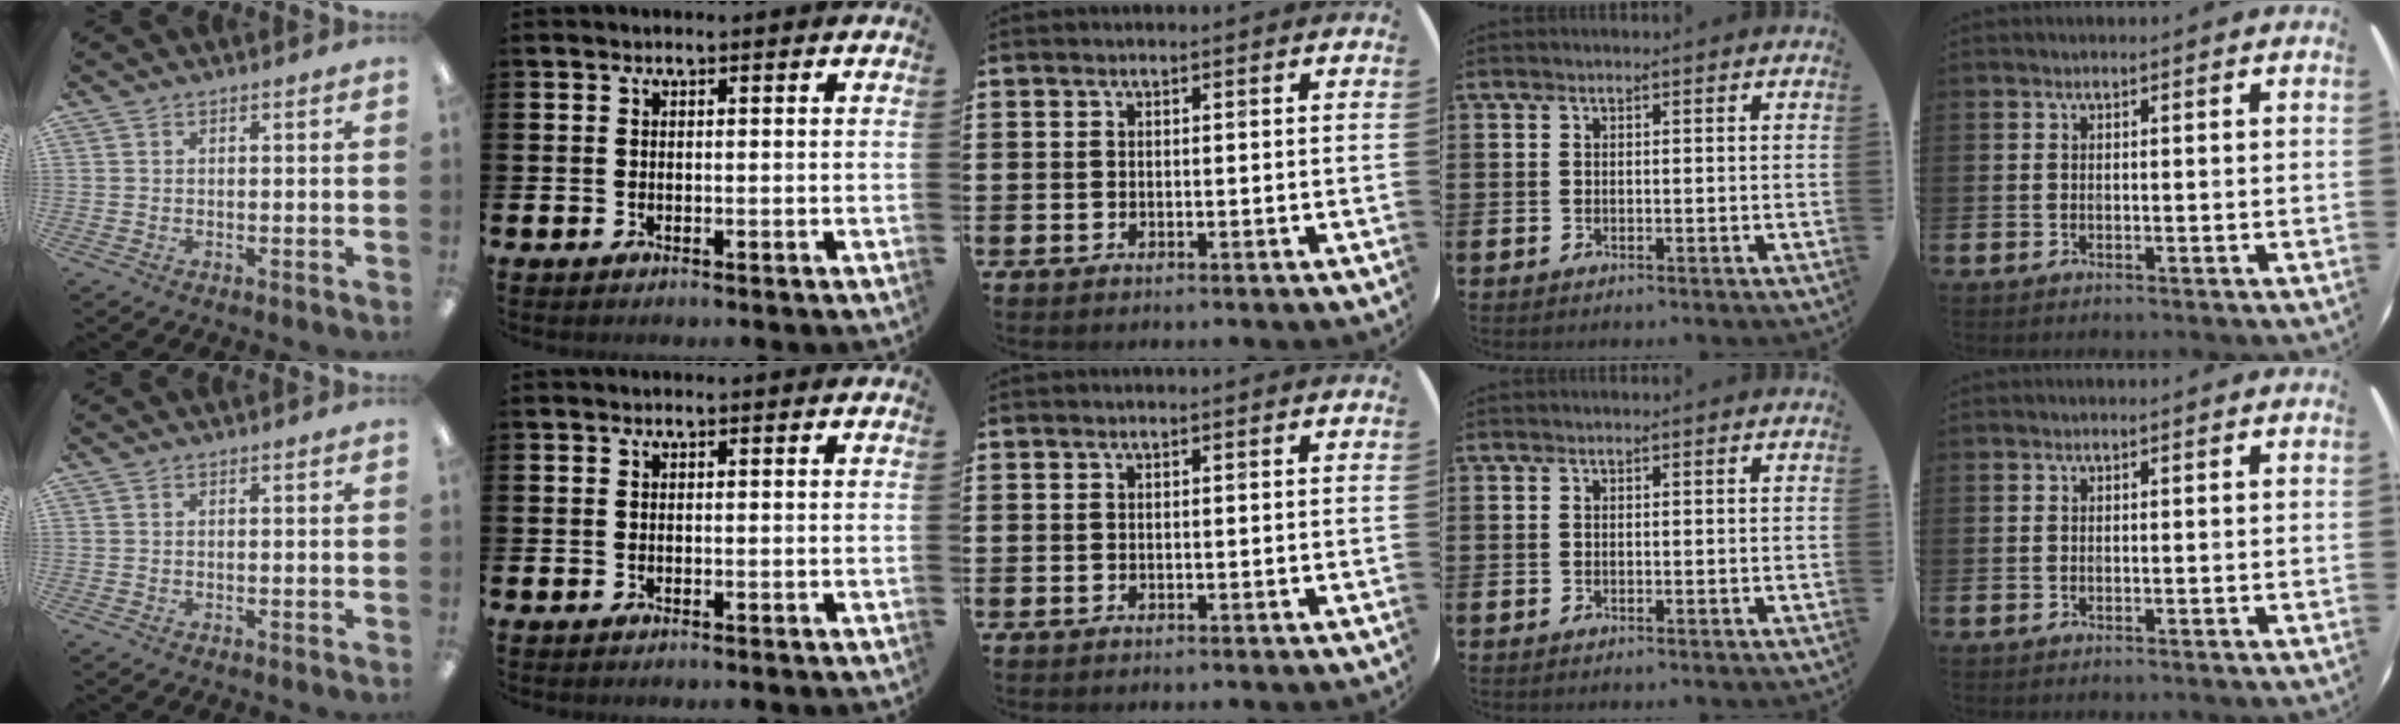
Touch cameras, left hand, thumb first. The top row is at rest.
{}